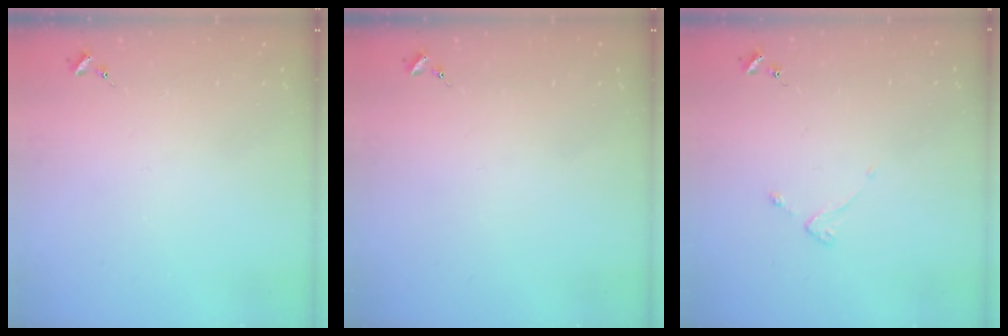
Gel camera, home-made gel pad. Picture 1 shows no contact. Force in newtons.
{"total": 0.0}
{"total": 2.2, "press": 2.1, "slide": 0.4}